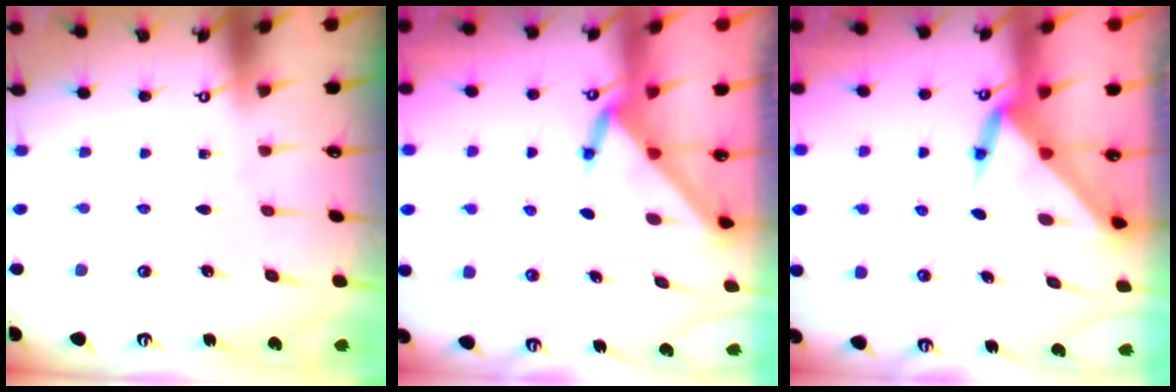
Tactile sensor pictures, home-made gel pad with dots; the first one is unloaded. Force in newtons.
{"total": 3.3, "press": 3.3, "slide": 0.2}
{"total": 4.0, "press": 4.0, "slide": 0.2}